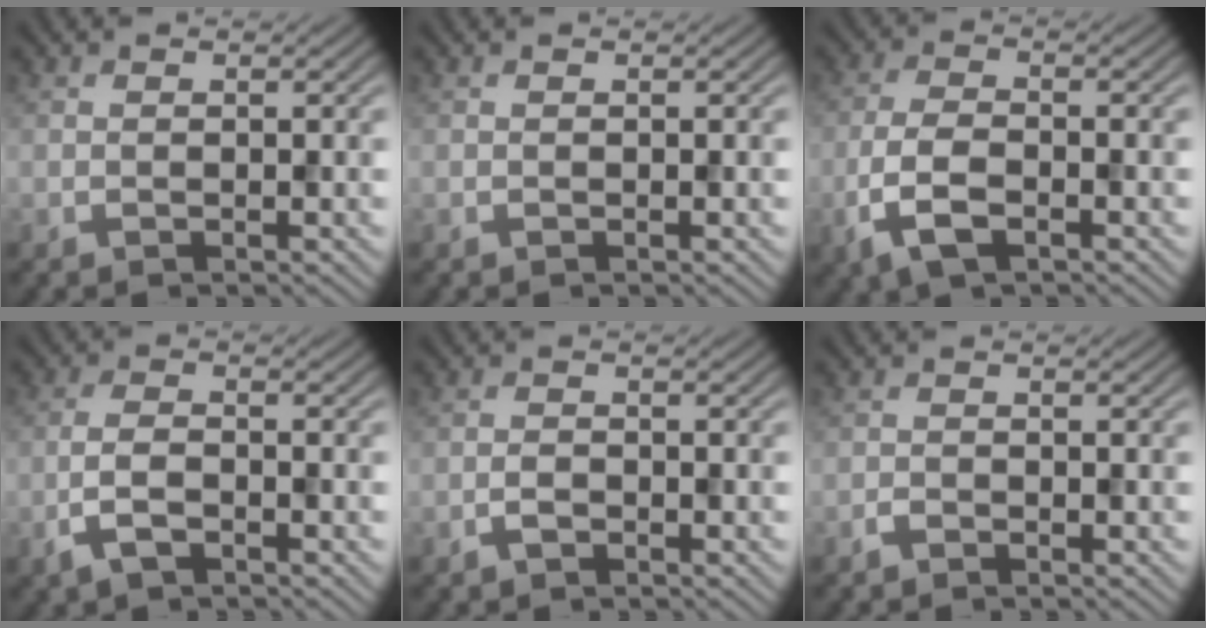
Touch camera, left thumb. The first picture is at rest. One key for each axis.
{"total": 0.0}
{"total": 6.0, "fx": -2.7, "fy": 2.7, "fz": 4.6, "tx": -0.108, "ty": -0.004, "tz": -0.062}
{"total": 3.9, "fx": -2.1, "fy": 1.5, "fz": 2.9, "tx": -0.070, "ty": -0.002, "tz": -0.046}
{"total": 1.5, "fx": -1.0, "fy": 0.7, "fz": 0.9, "tx": -0.018, "ty": 0.002, "tz": -0.021}
{"total": 0.9, "fx": -0.8, "fy": 0.3, "fz": 0.4, "tx": -0.007, "ty": 0.001, "tz": -0.017}